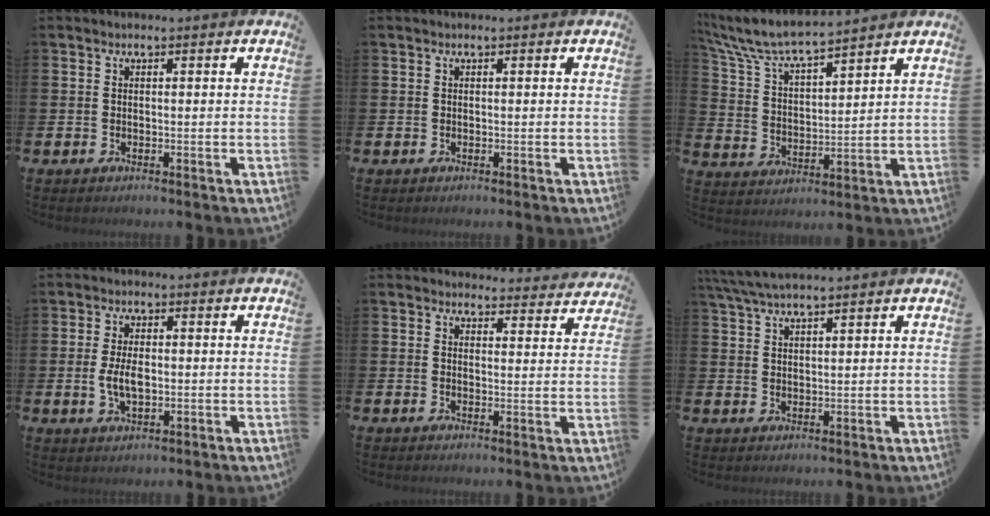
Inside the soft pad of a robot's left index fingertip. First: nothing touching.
{"total": 0.0}
{"total": 7.4, "force": [6.9, 0.7, 2.4], "torque": [-0.080, -0.044, 0.121]}
{"total": 4.2, "force": [-0.1, 2.2, 3.6], "torque": [-0.065, -0.001, -0.008]}
{"total": 3.4, "force": [3.3, 0.9, 0.0], "torque": [0.010, -0.026, 0.055]}
{"total": 4.4, "force": [4.0, 0.3, 1.8], "torque": [-0.051, -0.008, 0.075]}